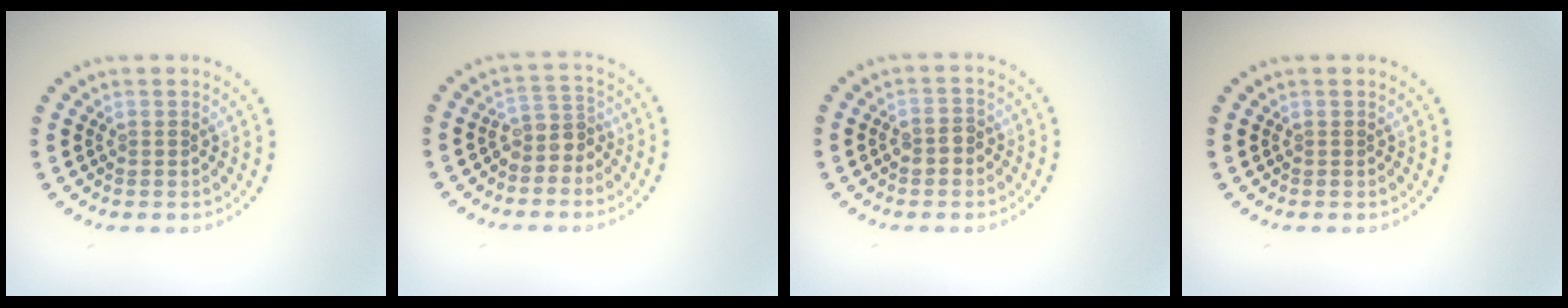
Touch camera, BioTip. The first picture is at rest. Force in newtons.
{"total": 2.5, "press": 2.0, "slide": 1.5}
{"total": 1.7, "press": 1.6, "slide": 0.3}
{"total": 0.0}